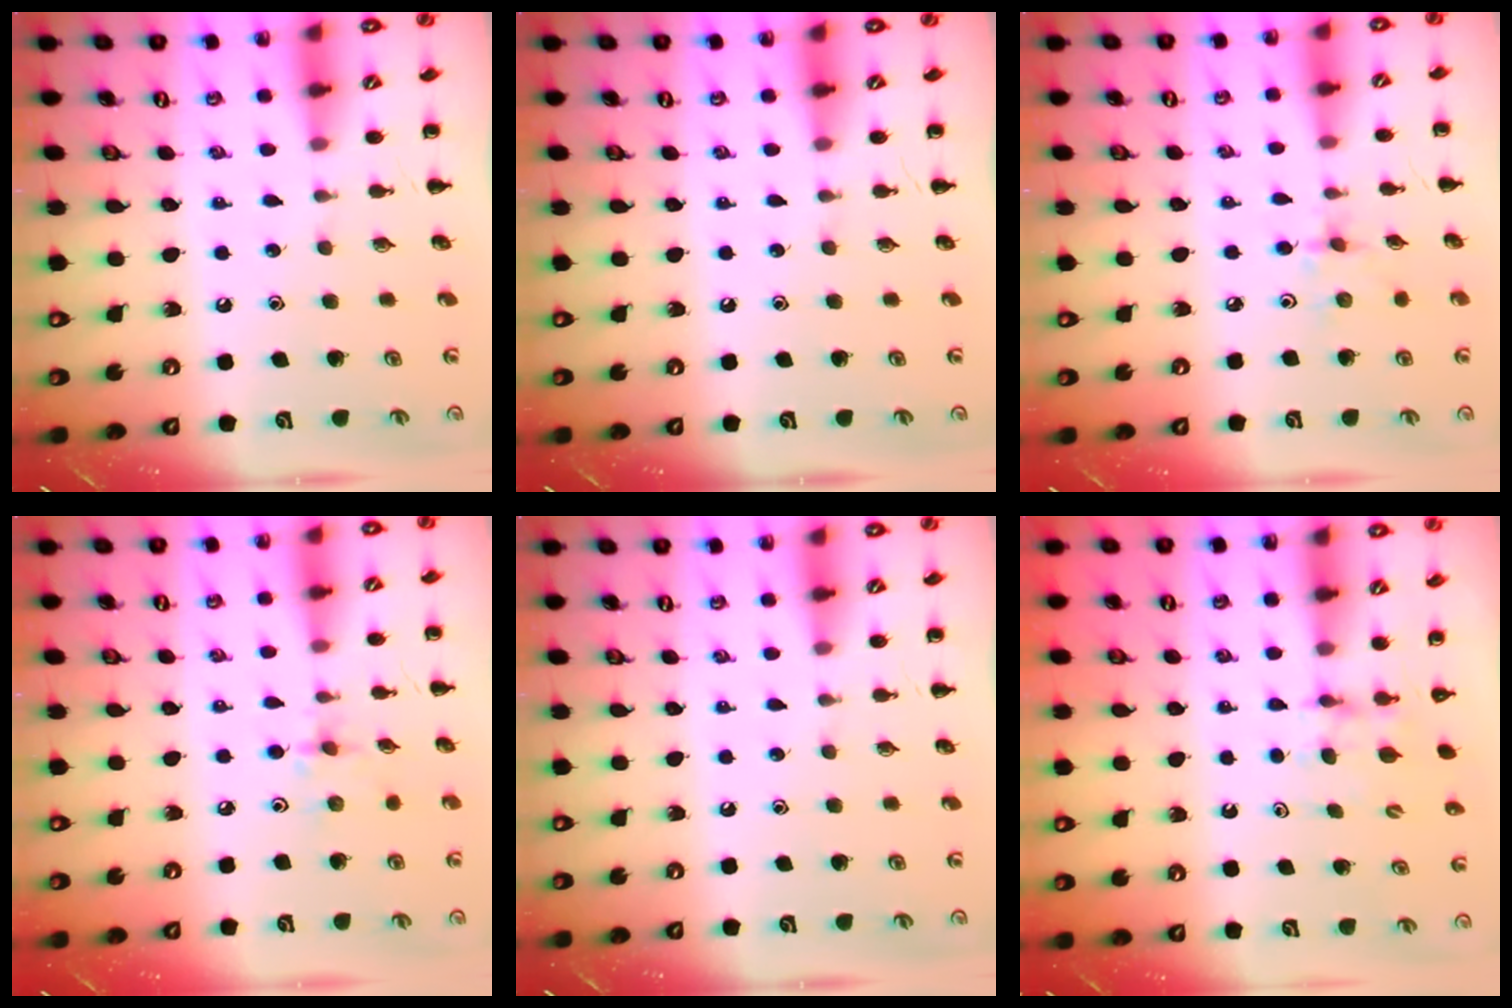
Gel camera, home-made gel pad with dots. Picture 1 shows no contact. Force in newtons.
{"total": 0.0}
{"total": 2.9, "press": 2.7, "slide": 0.9}
{"total": 2.4, "press": 2.4, "slide": 0.5}
{"total": 0.0}
{"total": 4.0, "press": 3.8, "slide": 1.4}